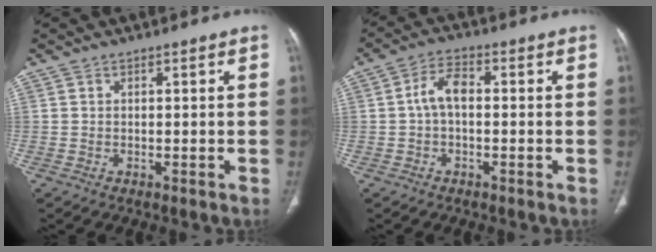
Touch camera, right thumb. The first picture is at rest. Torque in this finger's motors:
{"motor_torque": [0.96, 0.85, 0.63, -0.27, 0.04]}